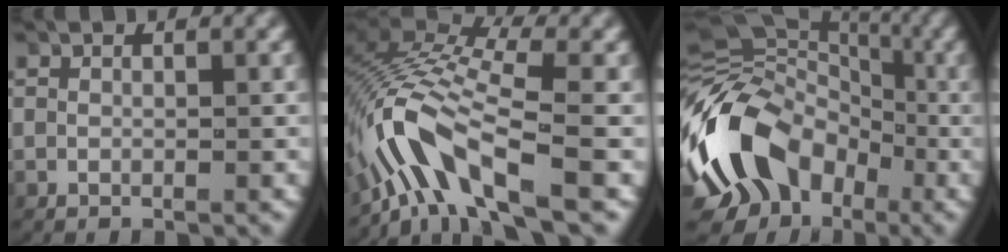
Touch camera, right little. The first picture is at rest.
{"total": 7.8, "force": [-1.4, 4.2, 6.4], "torque": [-0.146, -0.011, -0.027]}
{"total": 14.0, "force": [-1.6, 11.2, 8.1], "torque": [-0.173, -0.024, -0.022]}